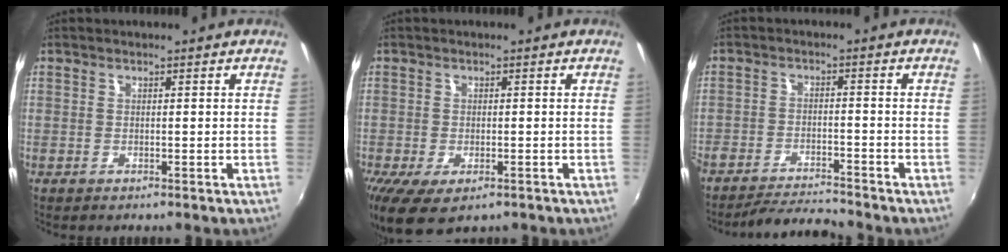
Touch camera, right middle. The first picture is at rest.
{"total": 7.6, "force": [-4.2, 3.6, 5.3], "torque": [-0.110, -0.037, -0.066]}
{"total": 8.2, "force": [-7.8, 0.4, 2.4], "torque": [-0.067, -0.004, -0.134]}